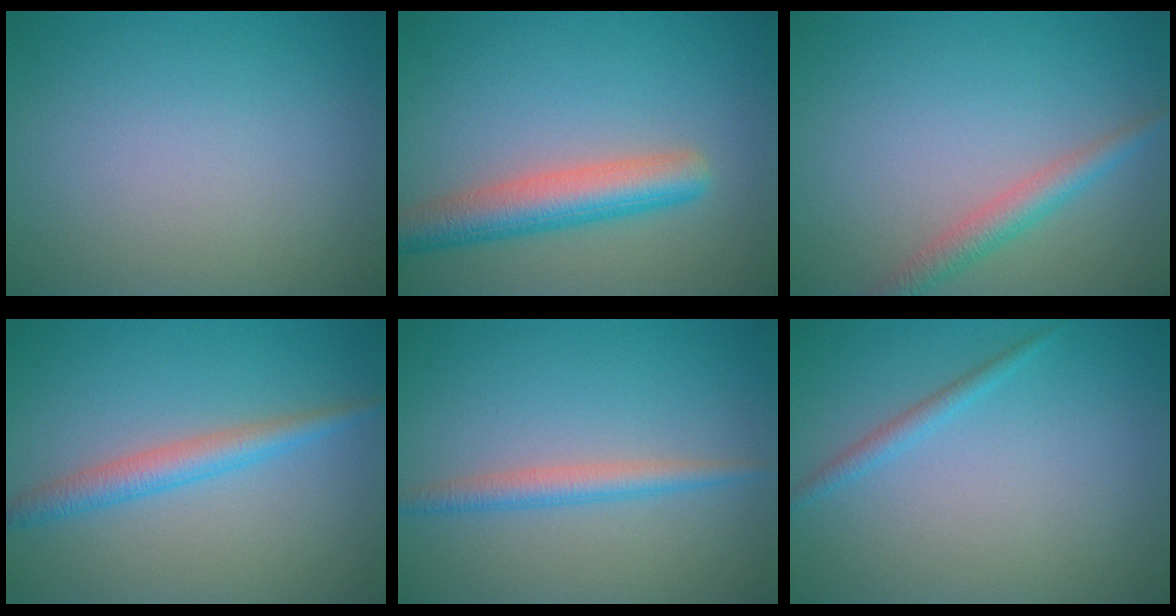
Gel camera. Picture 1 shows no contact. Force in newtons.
{"total": 5.3, "press": 5.3, "slide": 0.2}
{"total": 2.5, "press": 2.5, "slide": 0.1}
{"total": 2.9, "press": 2.9, "slide": 0.1}
{"total": 2.3, "press": 2.3, "slide": 0.1}
{"total": 1.3, "press": 1.3, "slide": 0.0}